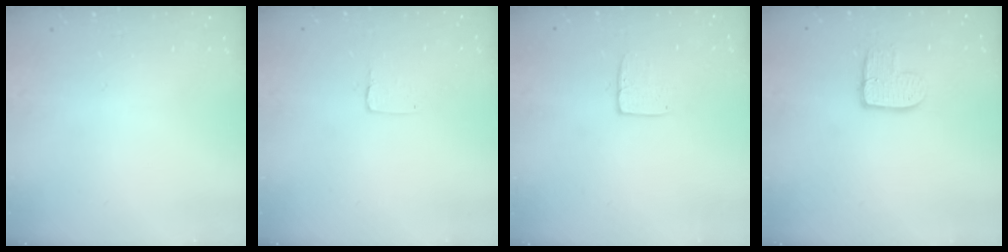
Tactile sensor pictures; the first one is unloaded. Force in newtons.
{"total": 2.0, "press": 2.0, "slide": 0.2}
{"total": 6.5, "press": 6.5, "slide": 0.4}
{"total": 9.7, "press": 9.6, "slide": 0.7}